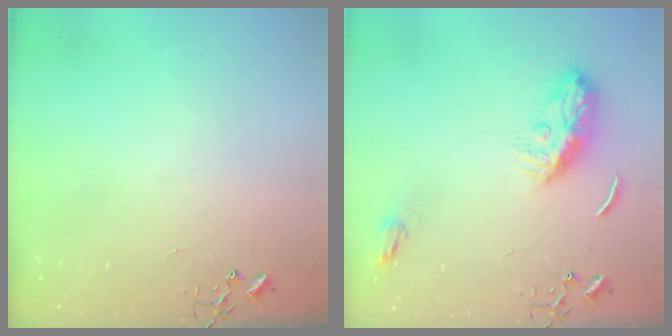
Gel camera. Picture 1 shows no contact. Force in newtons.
{"total": 9.9, "press": 9.9, "slide": 0.1}